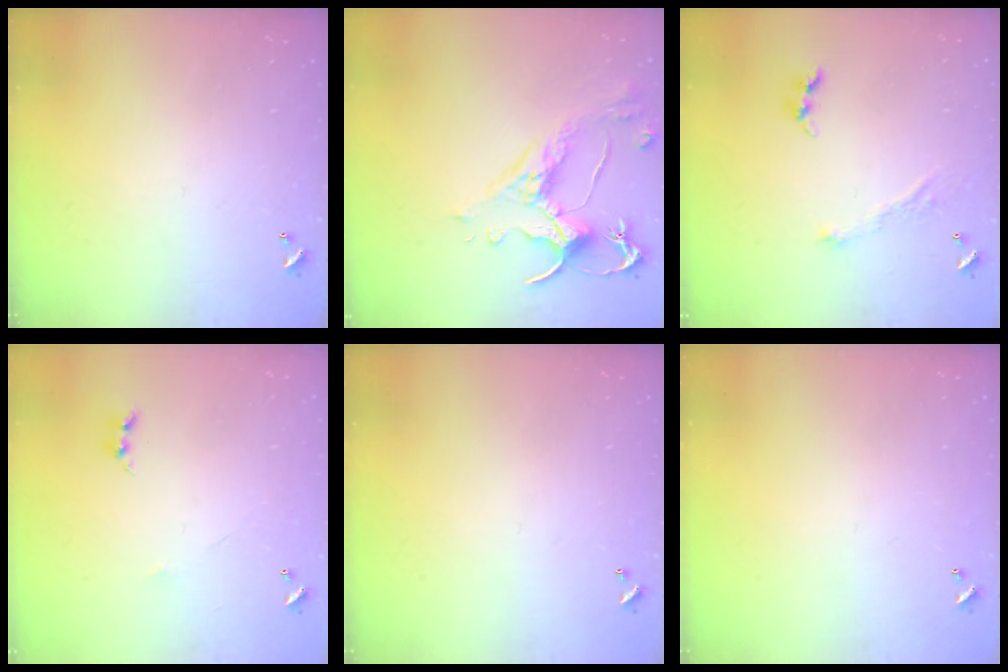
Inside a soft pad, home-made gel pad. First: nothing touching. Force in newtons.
{"total": 2.6, "press": 2.2, "slide": 1.3}
{"total": 2.9, "press": 2.8, "slide": 0.4}
{"total": 2.1, "press": 2.0, "slide": 0.5}
{"total": 0.0}
{"total": 0.0}